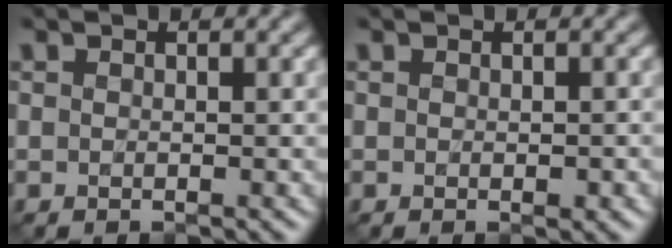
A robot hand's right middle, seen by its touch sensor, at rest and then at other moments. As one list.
[{"total": 0.9, "force": [-0.3, 0.3, 0.7], "torque": [-0.011, -0.003, 0.004]}]